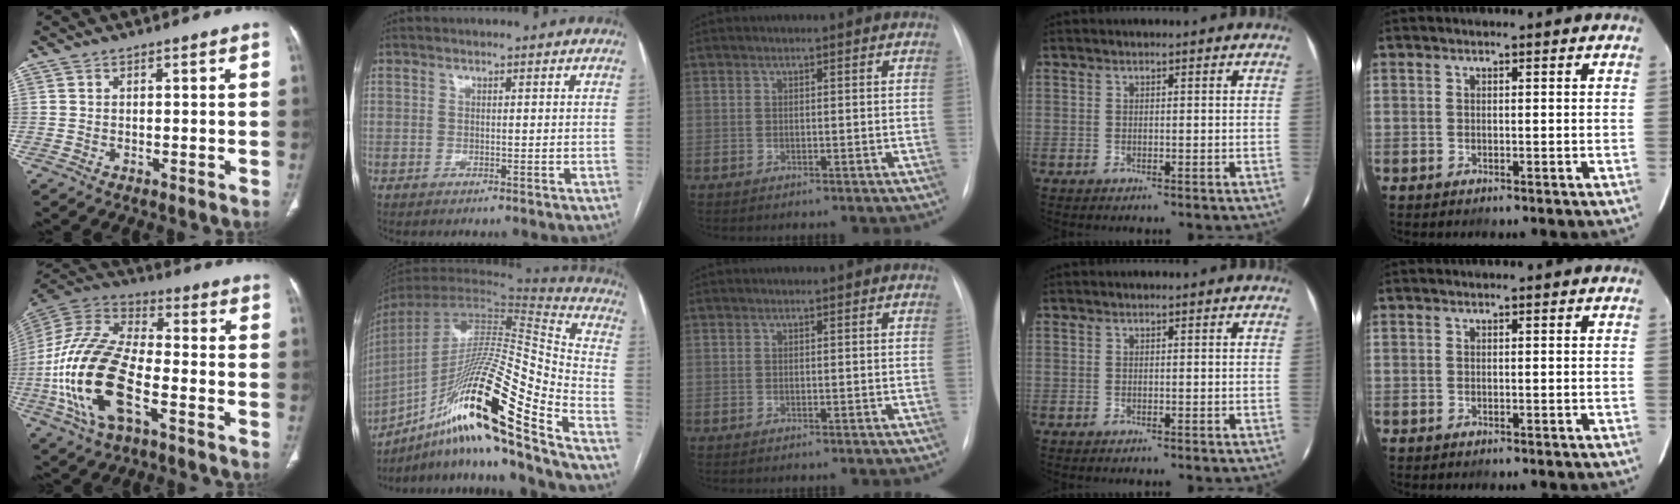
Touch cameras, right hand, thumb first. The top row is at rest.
{"thumb": {"total": 22.1, "force": [-6.5, 10.5, 18.4], "torque": [-0.386, 0.019, -0.122]}, "index": {"total": 28.5, "force": [-16.1, 1.6, 23.4], "torque": [-0.417, -0.022, -0.288]}}